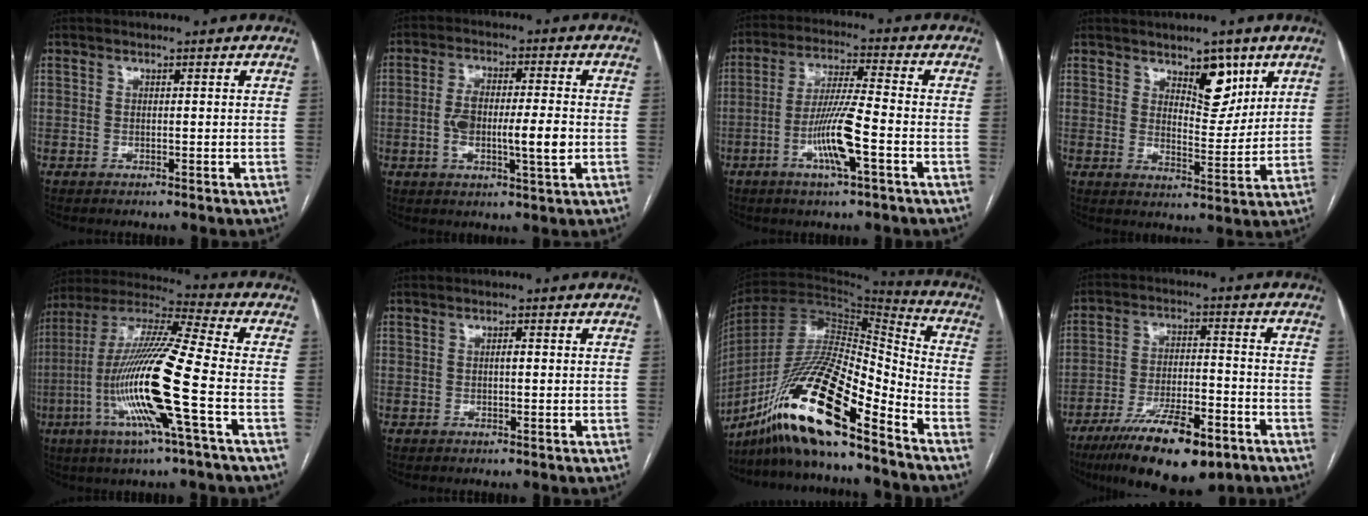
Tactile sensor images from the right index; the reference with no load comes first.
{"total": 8.9, "force": [-1.2, 1.9, 8.6], "torque": [-0.154, 0.009, -0.019]}
{"total": 9.5, "force": [-3.3, 0.2, 8.9], "torque": [-0.171, -0.002, -0.063]}
{"total": 6.9, "force": [4.1, 2.9, 4.8], "torque": [-0.068, -0.004, 0.066]}
{"total": 18.4, "force": [-5.0, 0.0, 17.7], "torque": [-0.355, -0.009, -0.103]}
{"total": 0.9, "force": [0.0, 0.3, 0.9], "torque": [-0.014, 0.002, 0.000]}
{"total": 20.2, "force": [-13.6, 2.5, 14.7], "torque": [-0.301, -0.023, -0.252]}
{"total": 15.5, "force": [-10.1, 4.1, 11.1], "torque": [-0.184, -0.018, -0.168]}